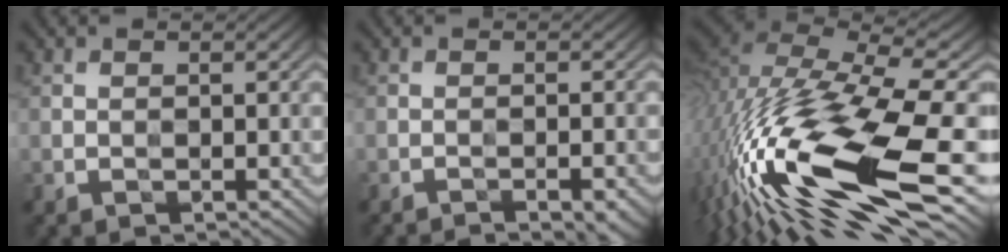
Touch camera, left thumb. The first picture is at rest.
{"total": 3.6, "force": [-2.8, 0.3, 2.3], "torque": [-0.039, 0.009, -0.047]}
{"total": 19.9, "force": [-6.9, 6.7, 17.4], "torque": [-0.352, -0.013, -0.127]}